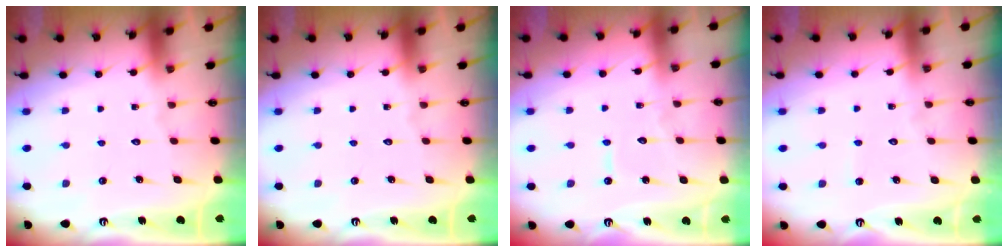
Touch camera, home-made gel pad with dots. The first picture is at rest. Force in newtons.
{"total": 0.0}
{"total": 4.6, "press": 4.6, "slide": 0.3}
{"total": 2.9, "press": 2.9, "slide": 0.3}